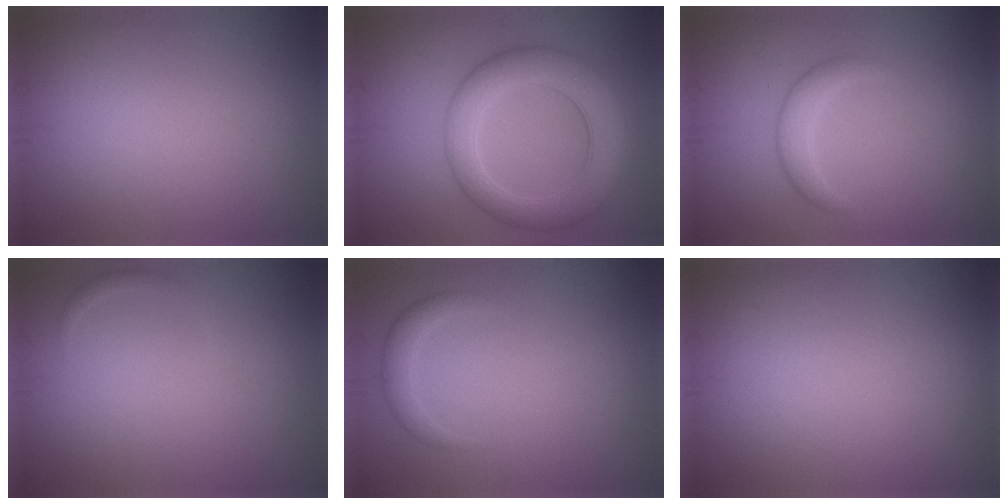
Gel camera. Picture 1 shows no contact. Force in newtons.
{"total": 6.7, "press": 6.7, "slide": 0.2}
{"total": 2.1, "press": 2.1, "slide": 0.1}
{"total": 0.6, "press": 0.6, "slide": 0.0}
{"total": 1.6, "press": 1.6, "slide": 0.1}
{"total": 0.0}